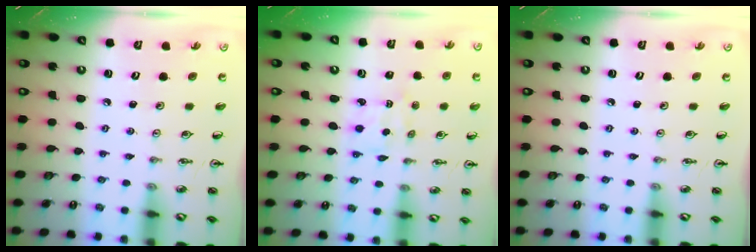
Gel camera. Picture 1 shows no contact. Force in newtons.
{"total": 2.8, "press": 2.8, "slide": 0.4}
{"total": 0.0}